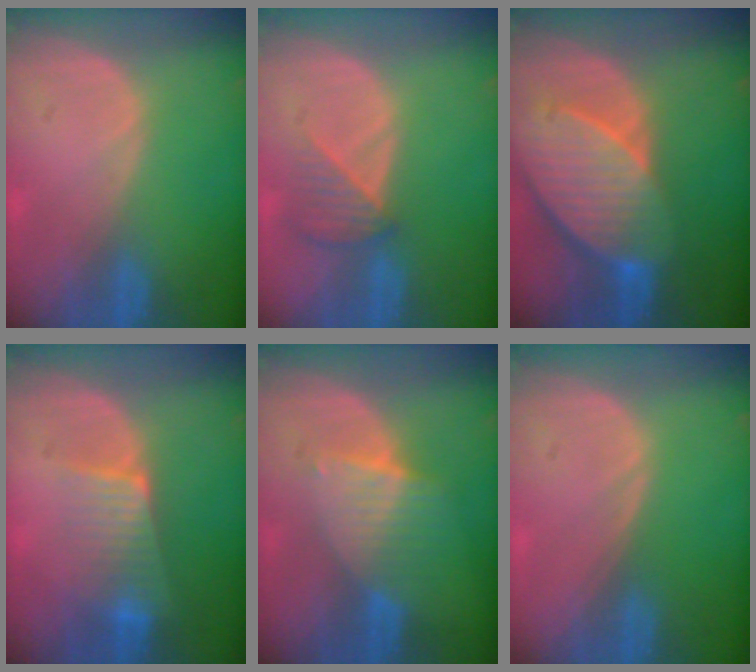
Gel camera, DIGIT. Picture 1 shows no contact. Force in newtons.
{"total": 3.6, "press": 3.4, "slide": 1.1}
{"total": 10.7, "press": 9.4, "slide": 5.2}
{"total": 6.4, "press": 5.6, "slide": 3.1}
{"total": 6.6, "press": 5.9, "slide": 2.9}
{"total": 0.0}